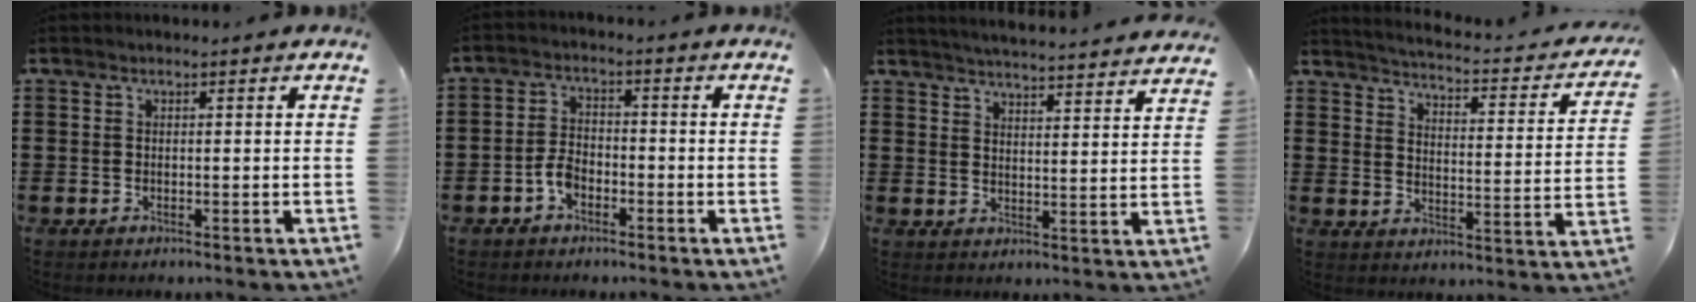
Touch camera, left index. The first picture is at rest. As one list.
[{"total": 3.5, "force": [-1.9, 1.9, 2.2], "torque": [-0.057, 0.002, -0.041]}, {"total": 4.3, "force": [4.1, -0.8, 0.4], "torque": [-0.026, -0.033, 0.070]}, {"total": 2.4, "force": [2.2, -0.4, 1.0], "torque": [-0.038, -0.026, 0.025]}]